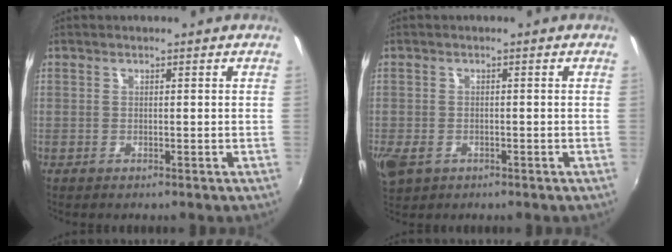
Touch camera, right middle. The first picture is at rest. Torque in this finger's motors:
{"motor_torque": [1.09, -1.05, 0.38, 0.21]}